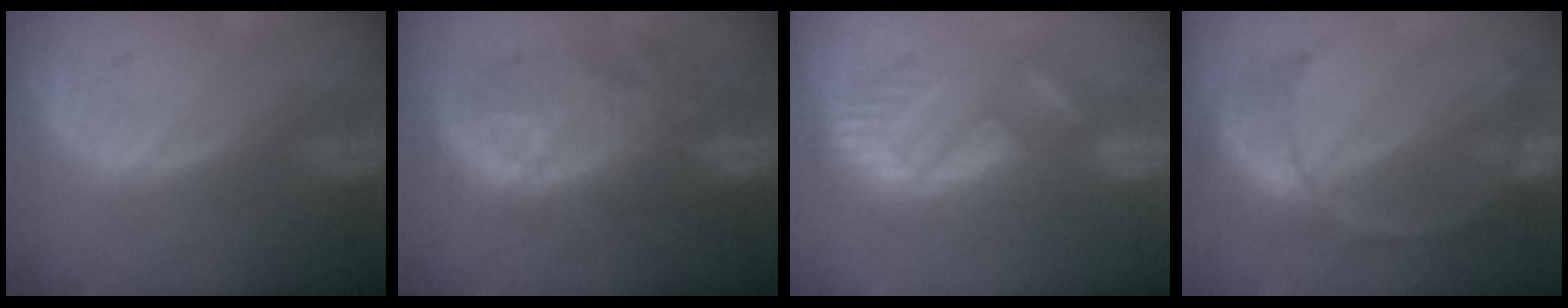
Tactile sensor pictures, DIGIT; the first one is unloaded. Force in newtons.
{"total": 11.3, "press": 10.6, "slide": 3.7}
{"total": 9.5, "press": 8.2, "slide": 4.9}
{"total": 7.3, "press": 7.3, "slide": 0.2}